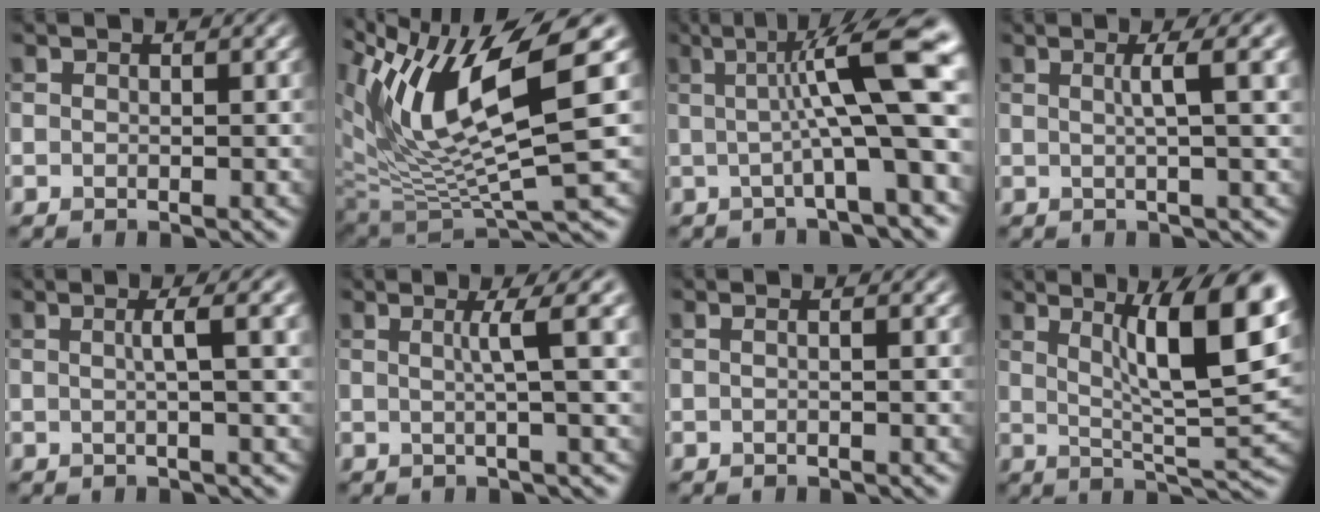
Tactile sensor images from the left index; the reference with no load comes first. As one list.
[{"total": 11.2, "force": [4.8, 2.8, 9.8], "torque": [-0.181, -0.004, 0.101]}, {"total": 11.0, "force": [1.4, 1.9, 10.8], "torque": [-0.139, 0.014, 0.017]}, {"total": 4.4, "force": [0.9, 0.9, 4.2], "torque": [-0.052, 0.013, 0.009]}, {"total": 4.1, "force": [0.6, 1.0, 3.9], "torque": [-0.044, 0.012, 0.005]}, {"total": 4.5, "force": [1.0, 0.7, 4.3], "torque": [-0.057, 0.012, 0.011]}, {"total": 1.4, "force": [0.2, 0.7, 1.2], "torque": [-0.009, -0.006, -0.012]}, {"total": 10.6, "force": [3.8, 2.3, 9.6], "torque": [-0.127, 0.002, 0.062]}]